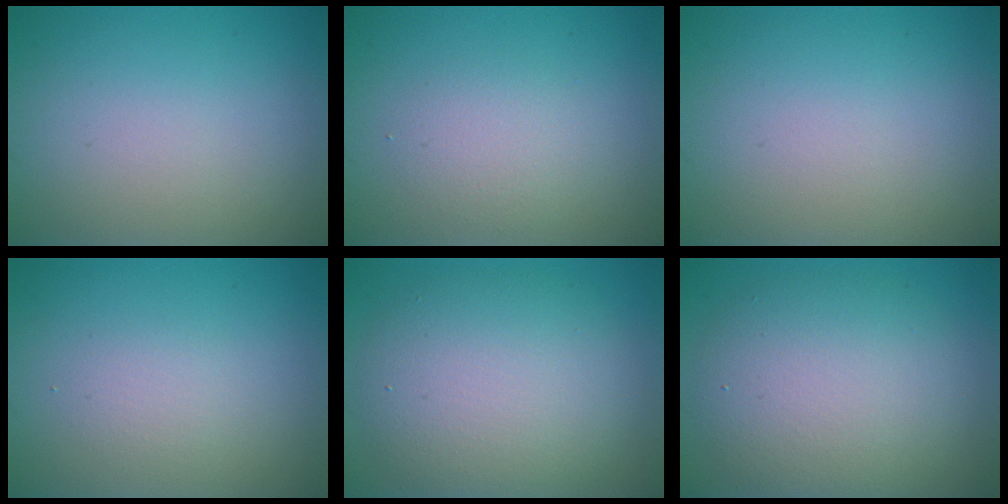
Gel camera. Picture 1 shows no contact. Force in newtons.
{"total": 2.1, "press": 2.1, "slide": 0.1}
{"total": 0.0}
{"total": 1.4, "press": 1.4, "slide": 0.1}
{"total": 7.5, "press": 7.5, "slide": 0.6}
{"total": 7.3, "press": 7.2, "slide": 0.8}